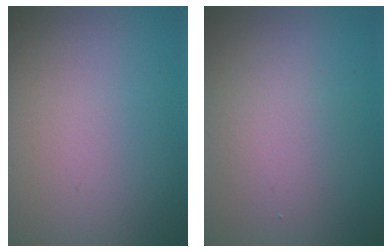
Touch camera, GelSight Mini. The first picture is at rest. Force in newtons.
{"total": 2.4, "press": 2.4, "slide": 0.0}